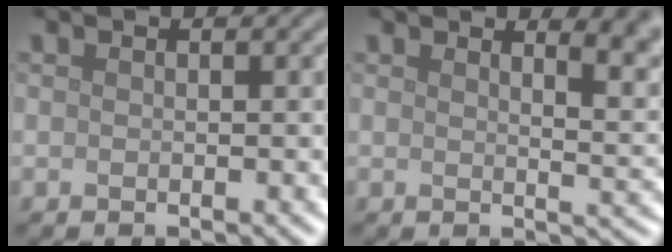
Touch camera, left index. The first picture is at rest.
{"total": 5.9, "force": [3.7, 2.2, 4.1], "torque": [-0.018, 0.017, 0.041]}